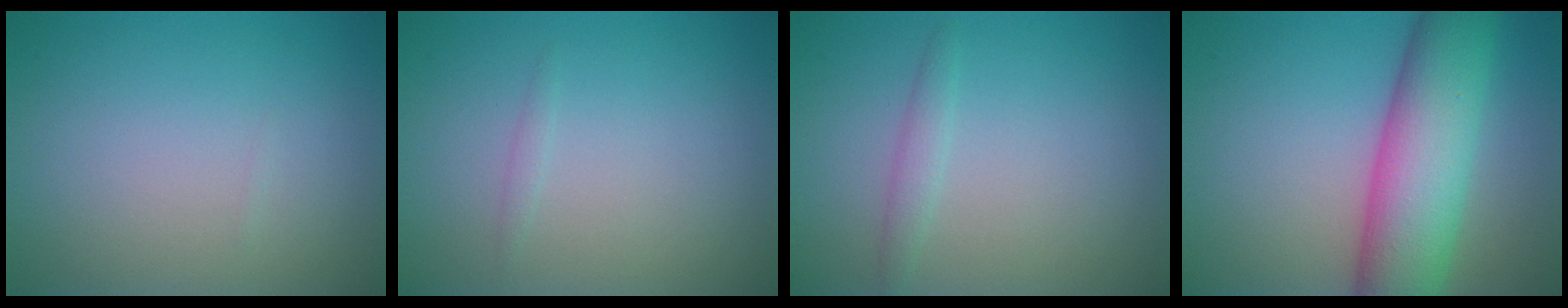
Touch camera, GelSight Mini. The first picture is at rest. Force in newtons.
{"total": 0.6, "press": 0.6, "slide": 0.0}
{"total": 1.3, "press": 1.3, "slide": 0.0}
{"total": 9.9, "press": 9.8, "slide": 0.4}